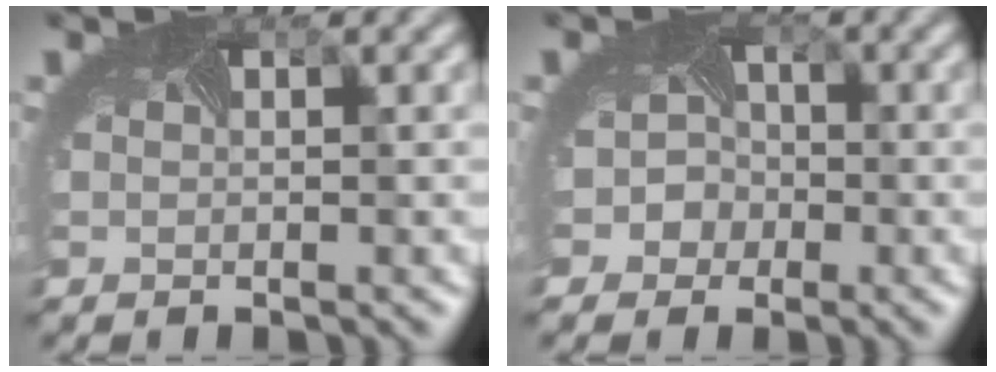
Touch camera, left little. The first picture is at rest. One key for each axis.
{"total": 3.4, "fx": -1.3, "fy": 3.1, "fz": 0.7, "tx": 0.011, "ty": 0.006, "tz": -0.024}